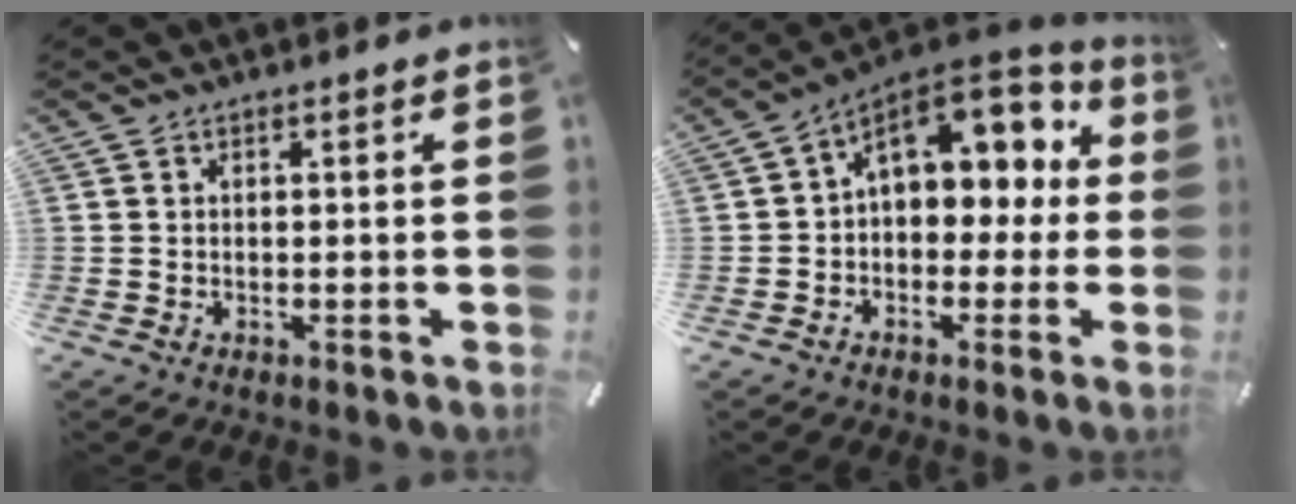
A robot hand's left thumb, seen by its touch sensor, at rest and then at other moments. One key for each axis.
{"total": 11.6, "fx": 4.5, "fy": 8.0, "fz": 7.0, "tx": -0.090, "ty": -0.032, "tz": 0.081}